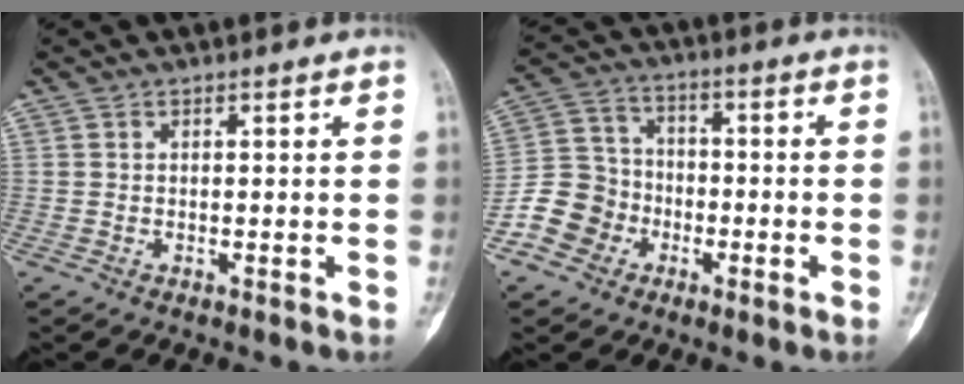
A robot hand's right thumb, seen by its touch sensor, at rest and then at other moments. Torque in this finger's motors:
{"motor_torque": [0.08, 0.38, 0.29, -0.49, 0.04]}